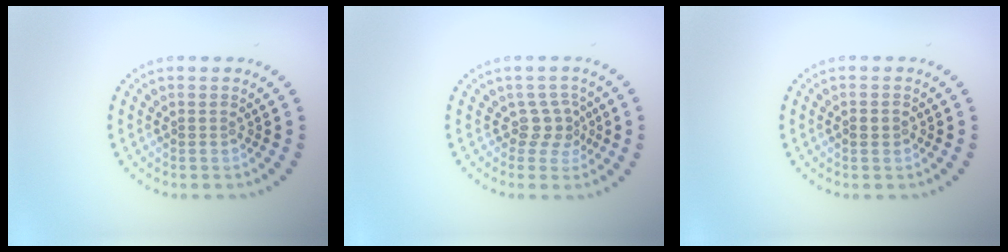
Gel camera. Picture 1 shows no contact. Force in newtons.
{"total": 2.2, "press": 1.5, "slide": 1.6}
{"total": 1.1, "press": 1.0, "slide": 0.5}